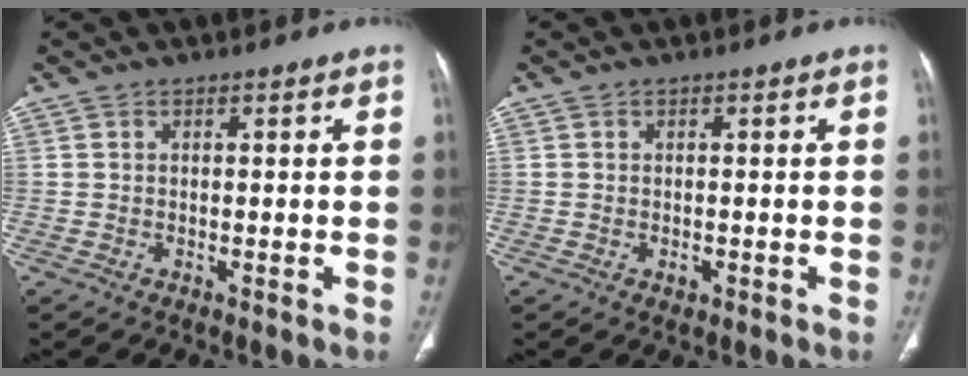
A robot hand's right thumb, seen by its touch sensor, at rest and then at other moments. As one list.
[{"total": 0.9, "force": [-0.3, 0.6, 0.5], "torque": [-0.004, 0.001, -0.003]}]